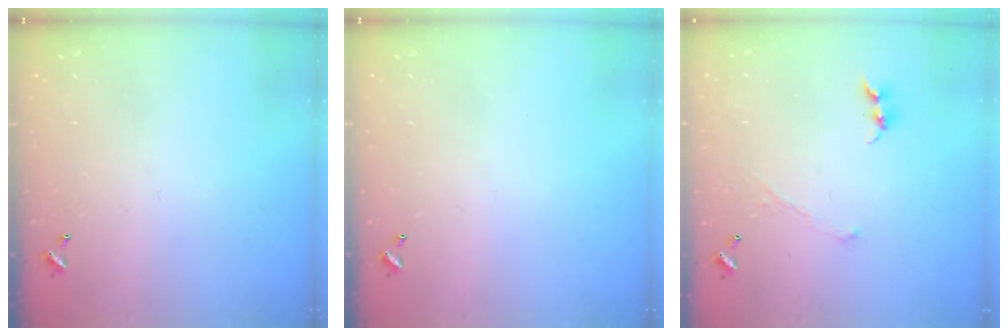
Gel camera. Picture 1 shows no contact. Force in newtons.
{"total": 0.0}
{"total": 0.8, "press": 0.7, "slide": 0.3}